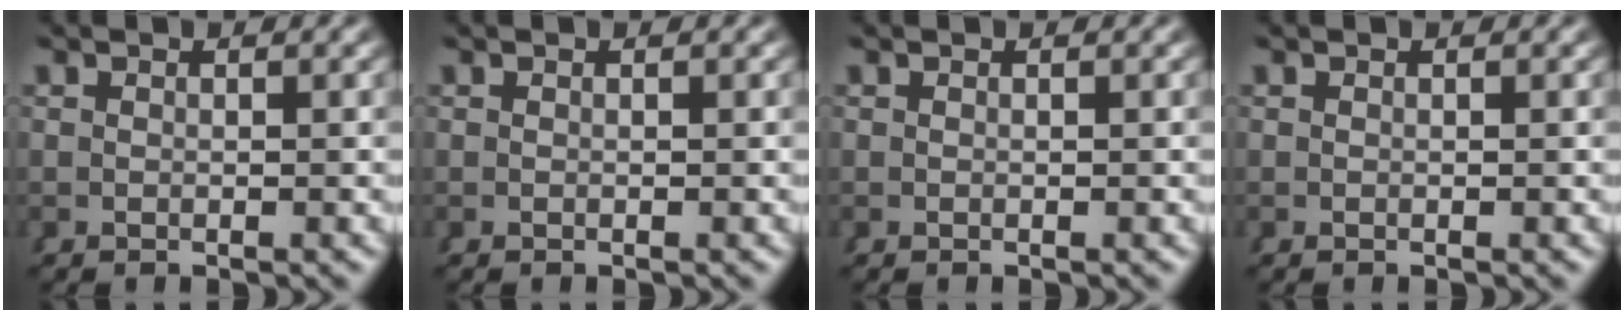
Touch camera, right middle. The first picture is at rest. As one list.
[{"total": 0.0}, {"total": 0.0}, {"total": 0.0}]